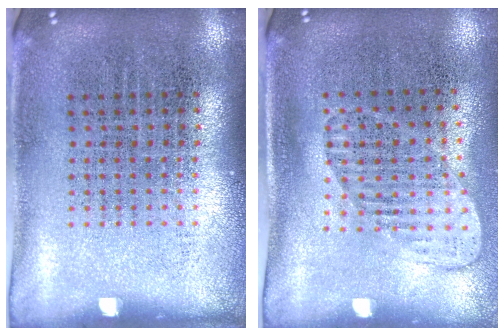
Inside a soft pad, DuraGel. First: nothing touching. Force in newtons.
{"total": 1.4, "press": 1.1, "slide": 0.9}